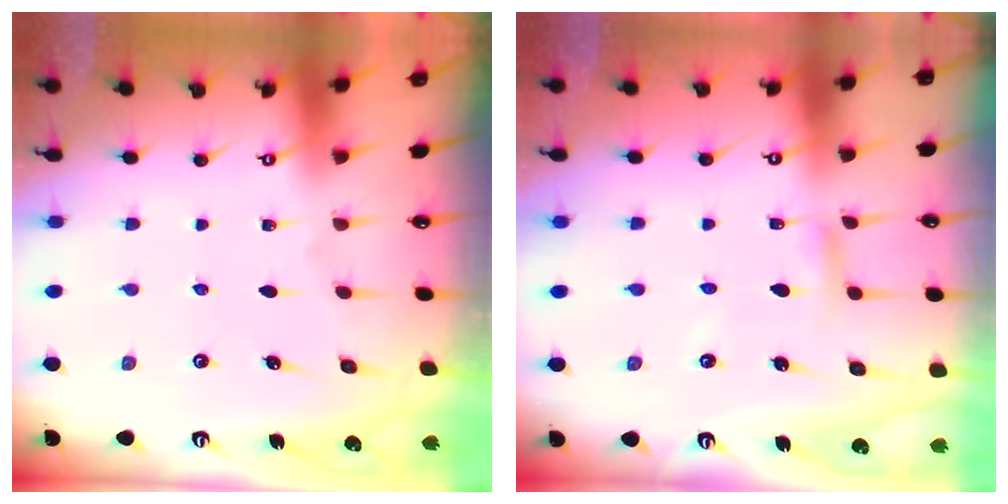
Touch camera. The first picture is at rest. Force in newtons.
{"total": 5.1, "press": 5.0, "slide": 0.4}